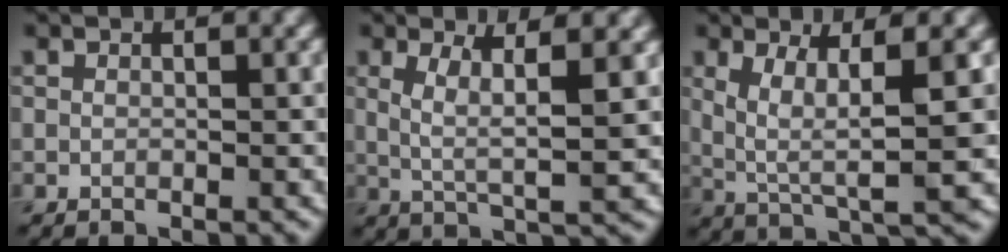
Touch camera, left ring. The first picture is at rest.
{"total": 4.7, "force": [1.4, 1.0, 4.4], "torque": [-0.085, -0.002, 0.028]}
{"total": 5.7, "force": [1.1, 1.1, 5.5], "torque": [-0.106, -0.003, 0.025]}